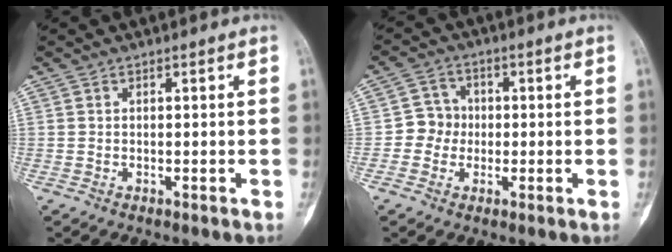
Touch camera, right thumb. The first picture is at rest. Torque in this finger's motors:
{"motor_torque": [0.17, 0.38, 0.18, -0.46, -0.03]}